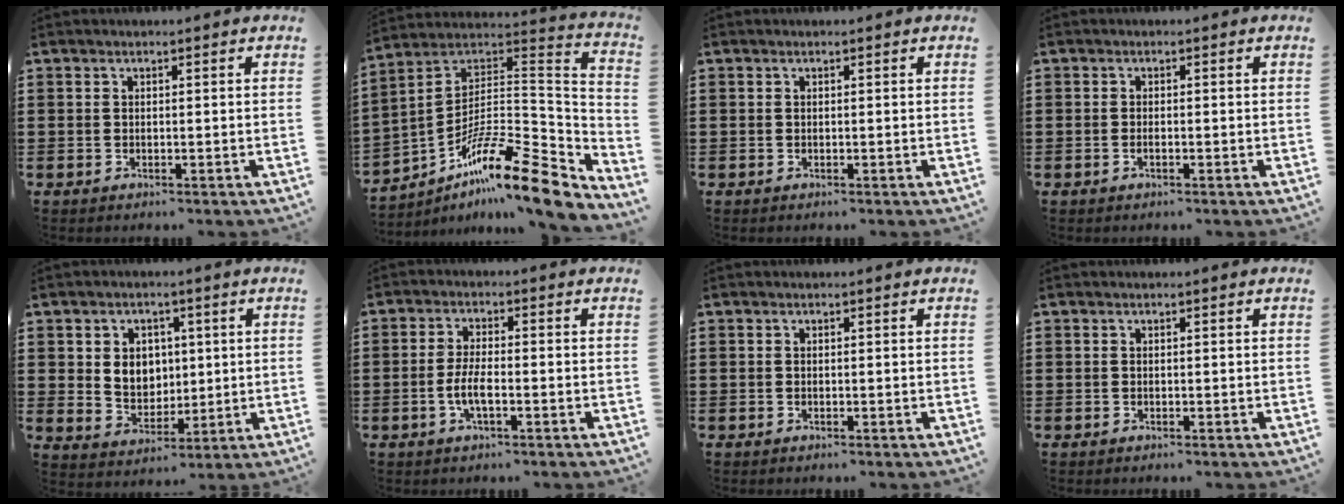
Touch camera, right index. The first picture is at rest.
{"total": 15.2, "force": [-11.0, 2.6, 10.1], "torque": [-0.155, 0.014, -0.203]}
{"total": 0.0}
{"total": 0.7, "force": [-0.4, 0.1, 0.6], "torque": [-0.014, -0.006, -0.005]}
{"total": 5.2, "force": [1.1, 4.6, 2.1], "torque": [-0.045, 0.007, 0.015]}
{"total": 4.1, "force": [-1.3, 1.1, 3.7], "torque": [-0.083, -0.004, -0.030]}
{"total": 0.0}
{"total": 0.0}